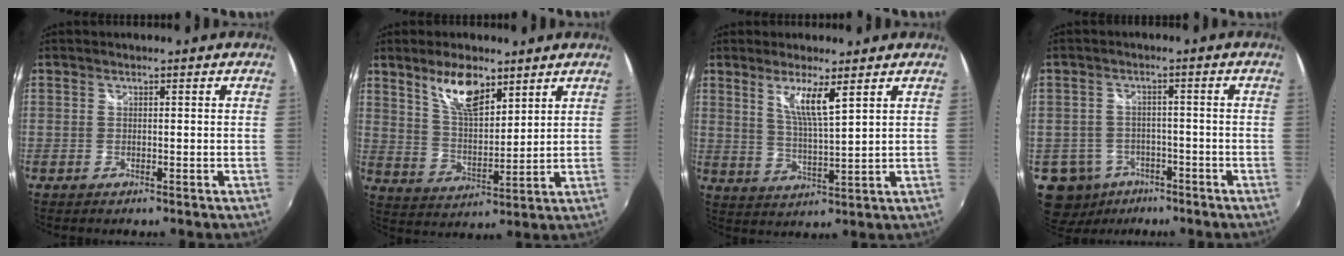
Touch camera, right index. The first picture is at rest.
{"total": 9.8, "force": [6.4, 3.9, 6.4], "torque": [-0.110, 0.003, 0.125]}
{"total": 6.3, "force": [3.6, 0.3, 5.1], "torque": [-0.097, -0.011, 0.068]}
{"total": 8.4, "force": [-4.3, 7.0, 1.9], "torque": [-0.065, 0.017, -0.055]}